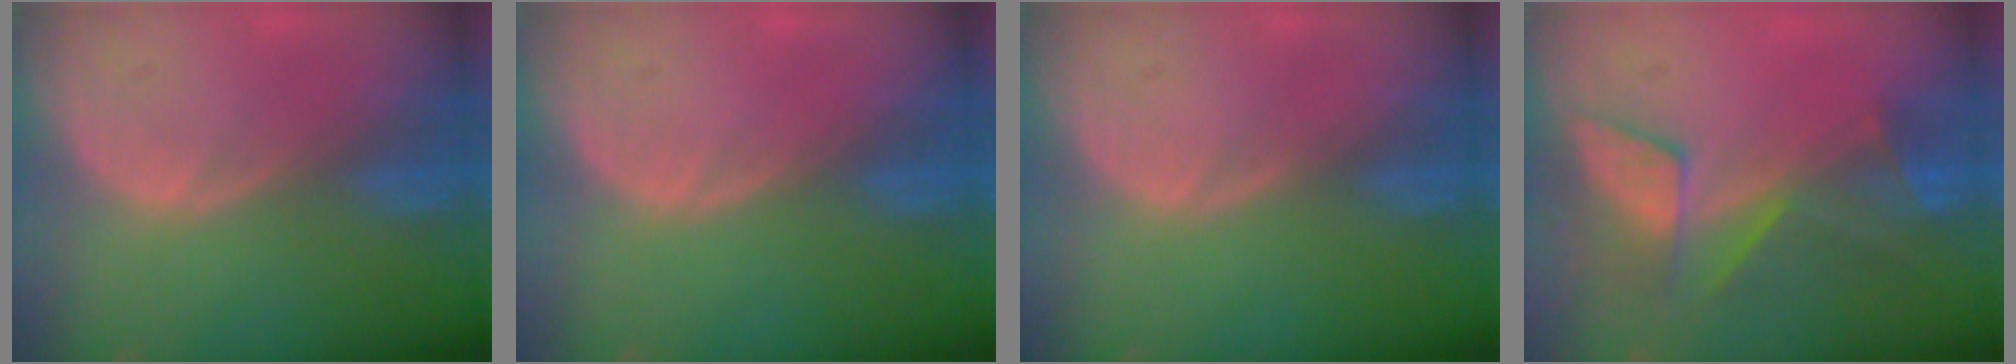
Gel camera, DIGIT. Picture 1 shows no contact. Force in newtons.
{"total": 0.0}
{"total": 0.0}
{"total": 8.1, "press": 7.2, "slide": 3.9}